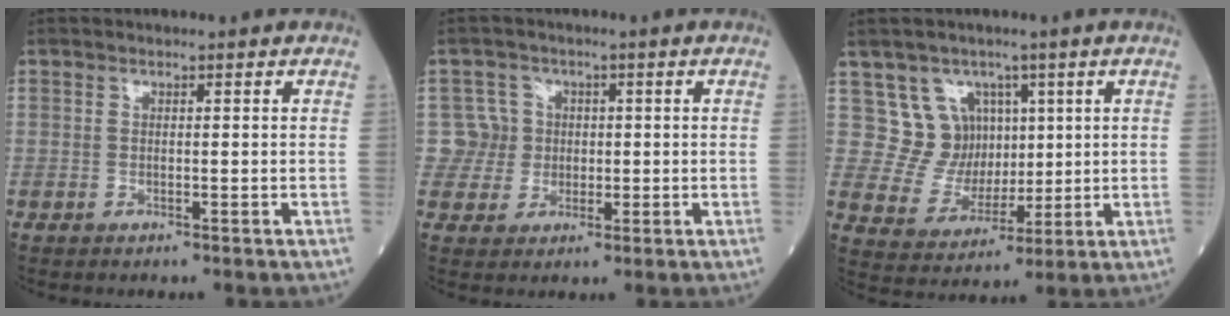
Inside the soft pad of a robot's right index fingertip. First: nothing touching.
{"total": 4.7, "force": [0.4, 4.6, -0.4], "torque": [0.027, 0.011, 0.006]}
{"total": 8.0, "force": [3.6, 7.0, 1.4], "torque": [-0.028, 0.021, 0.075]}